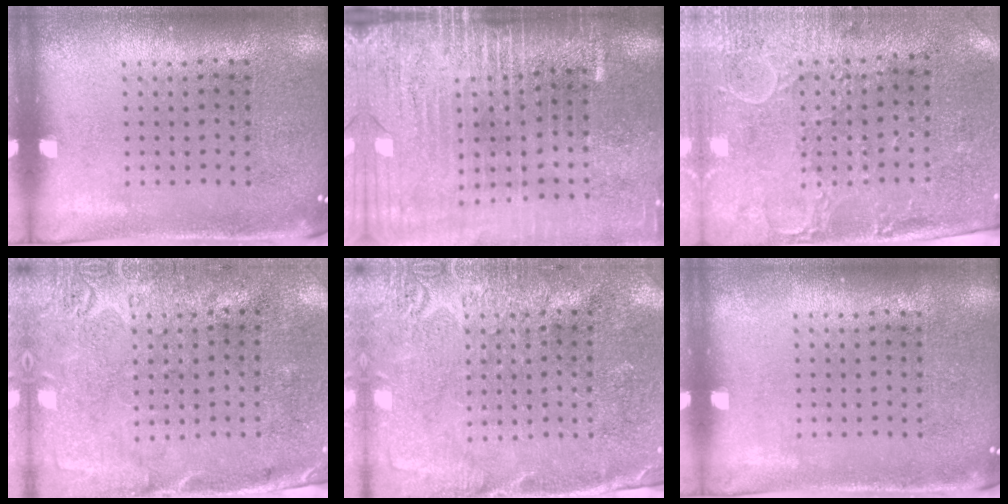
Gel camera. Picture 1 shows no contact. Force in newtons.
{"total": 4.0, "press": 3.4, "slide": 2.2}
{"total": 2.9, "press": 2.4, "slide": 1.7}
{"total": 2.8, "press": 2.2, "slide": 1.7}
{"total": 2.7, "press": 2.7, "slide": 0.4}
{"total": 0.0}